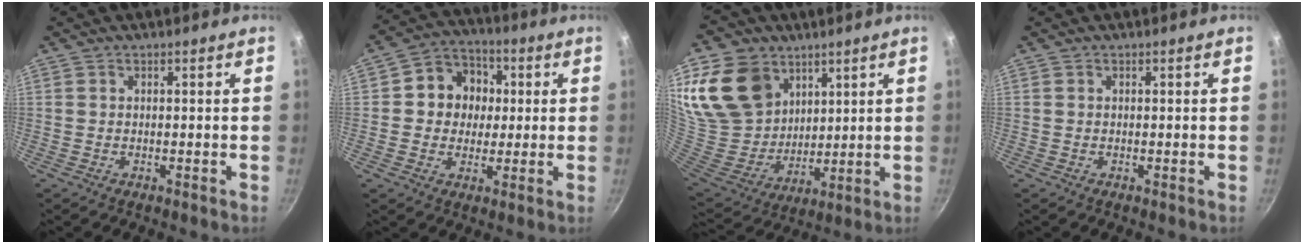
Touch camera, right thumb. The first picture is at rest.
{"total": 10.1, "force": [1.2, 9.0, 4.4], "torque": [-0.028, 0.011, 0.003]}
{"total": 20.1, "force": [10.3, 14.7, 9.1], "torque": [-0.159, -0.055, 0.205]}
{"total": 0.0}